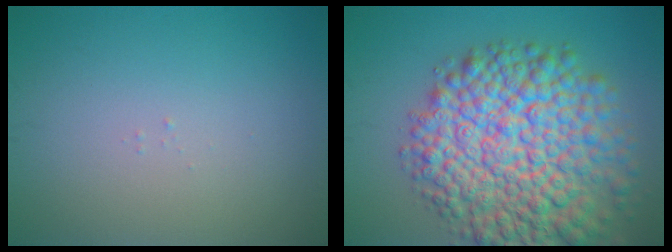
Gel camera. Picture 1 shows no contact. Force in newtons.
{"total": 12.8, "press": 12.8, "slide": 0.4}